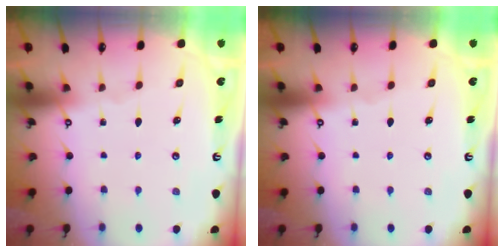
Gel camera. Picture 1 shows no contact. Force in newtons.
{"total": 0.0}